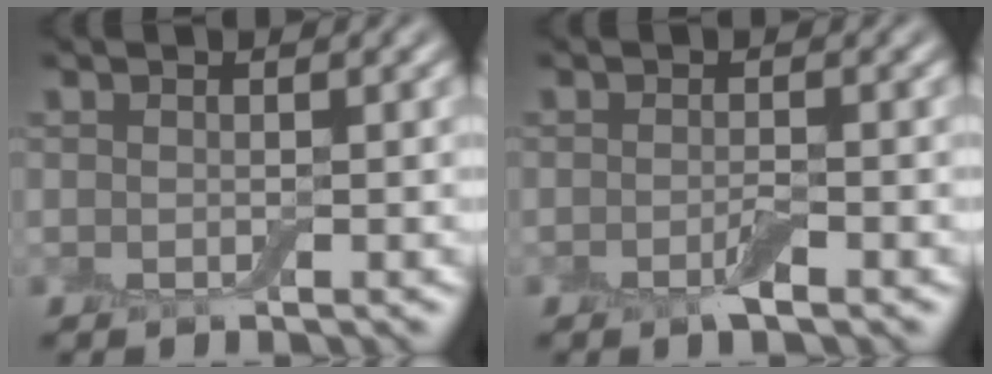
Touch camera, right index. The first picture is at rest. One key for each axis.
{"total": 1.3, "fx": -0.7, "fy": 0.2, "fz": 1.1, "tx": -0.022, "ty": -0.003, "tz": -0.015}